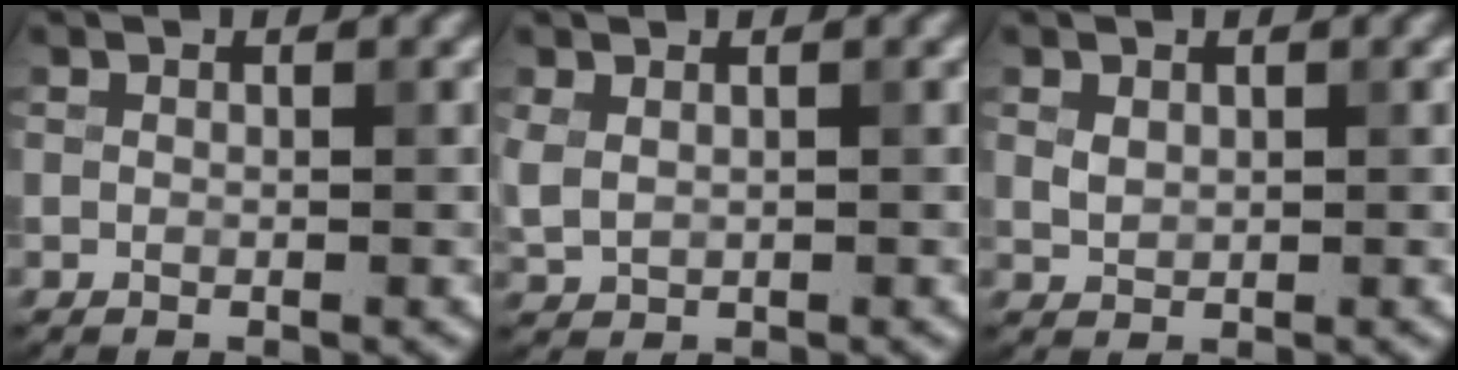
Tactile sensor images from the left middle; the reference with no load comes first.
{"total": 1.9, "force": [0.4, 1.4, 1.3], "torque": [-0.033, 0.003, 0.015]}
{"total": 1.0, "force": [0.5, 0.7, 0.5], "torque": [-0.012, 0.002, 0.016]}